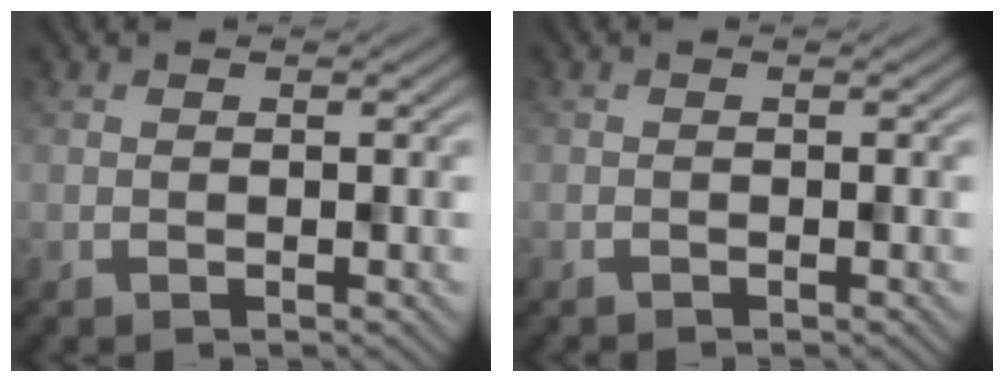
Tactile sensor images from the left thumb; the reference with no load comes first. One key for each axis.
{"total": 0.6, "fx": -0.6, "fy": 0.1, "fz": 0.0, "tx": 0.004, "ty": 0.001, "tz": -0.009}